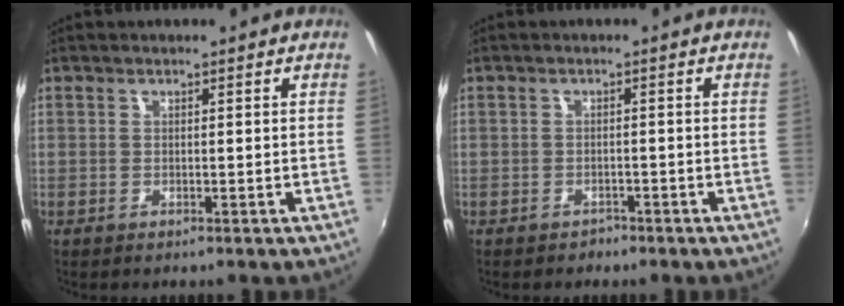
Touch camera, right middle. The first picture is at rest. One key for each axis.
{"total": 1.9, "fx": -1.4, "fy": 1.3, "fz": 0.1, "tx": -0.006, "ty": 0.000, "tz": -0.020}